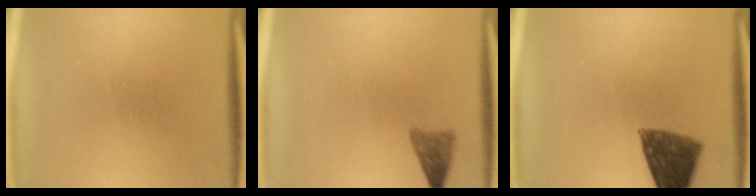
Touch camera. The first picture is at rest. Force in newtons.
{"total": 2.4}
{"total": 9.0}